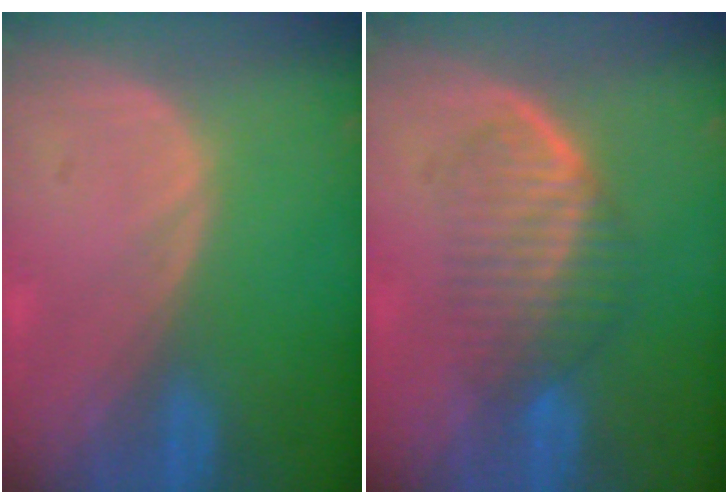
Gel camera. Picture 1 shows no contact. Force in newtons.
{"total": 5.9, "press": 5.8, "slide": 1.4}